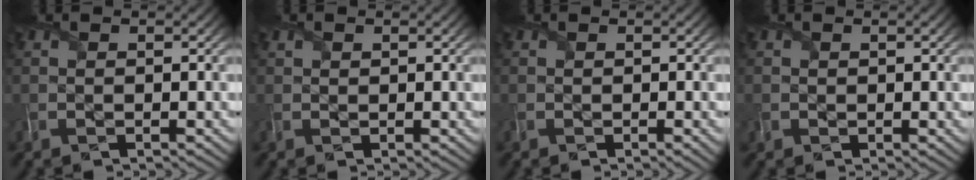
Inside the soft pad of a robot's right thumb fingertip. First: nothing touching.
{"total": 0.6, "force": [0.4, 0.4, -0.2], "torque": [0.005, 0.000, 0.012]}
{"total": 0.5, "force": [0.0, 0.2, 0.5], "torque": [-0.006, -0.003, -0.004]}
{"total": 0.8, "force": [0.2, 0.7, -0.2], "torque": [0.006, -0.002, 0.004]}